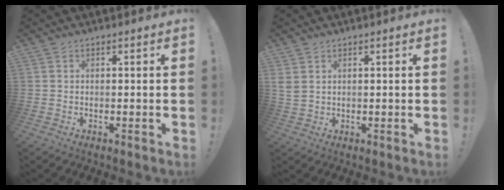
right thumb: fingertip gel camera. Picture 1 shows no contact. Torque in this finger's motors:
{"motor_torque": [0.39, 0.35, 0.13, -0.16, -0.01]}